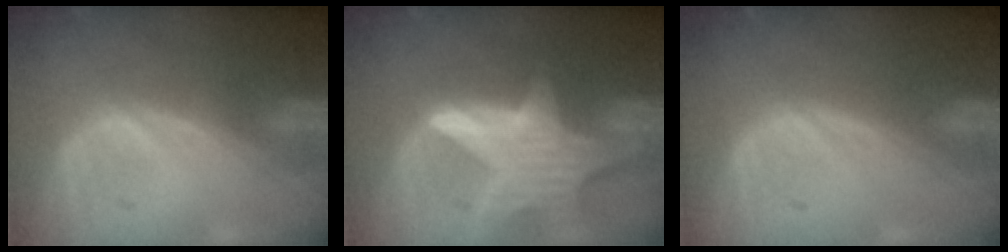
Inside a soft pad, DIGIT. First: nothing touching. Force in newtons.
{"total": 9.0, "press": 9.0, "slide": 0.6}
{"total": 0.0}